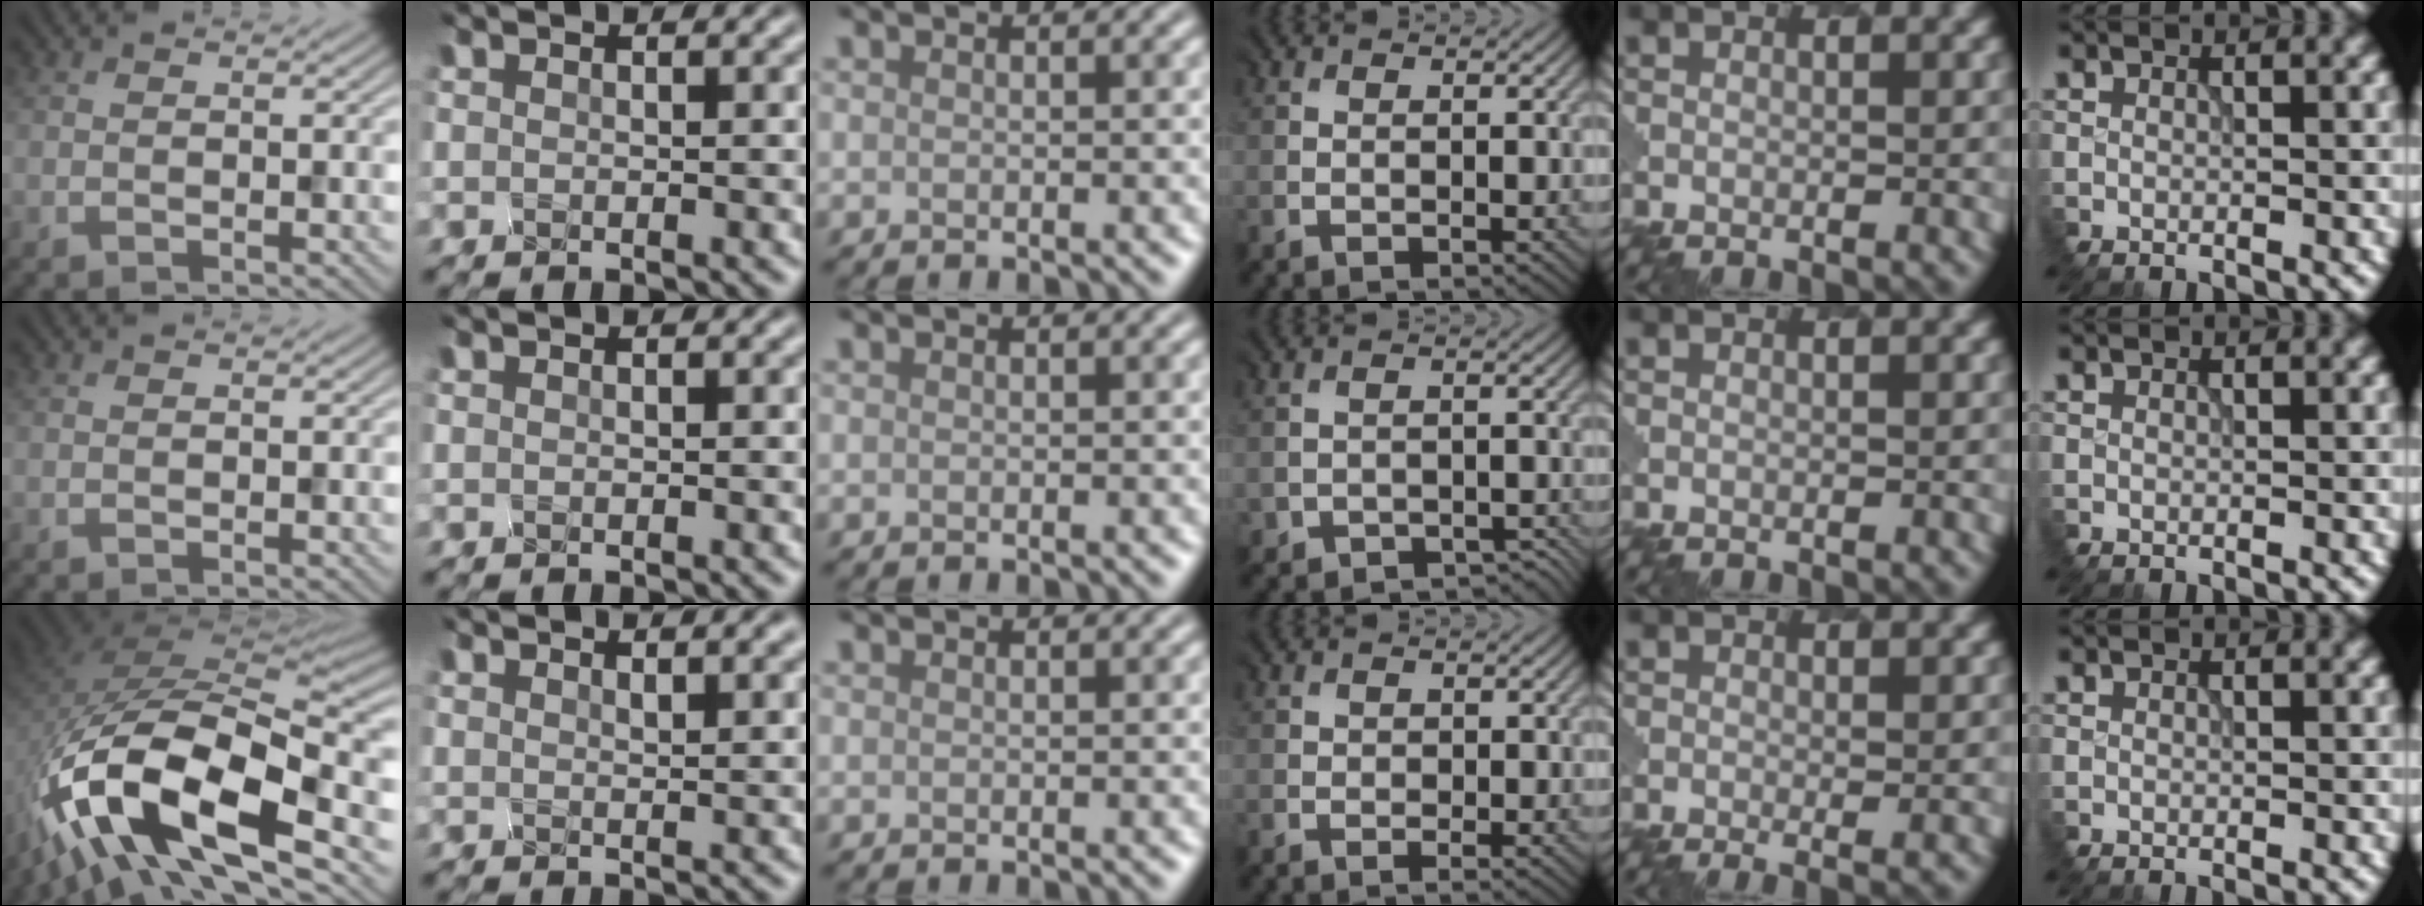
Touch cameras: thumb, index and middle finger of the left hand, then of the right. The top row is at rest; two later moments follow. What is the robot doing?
{"motion": "disassemble", "object": "battery cover"}